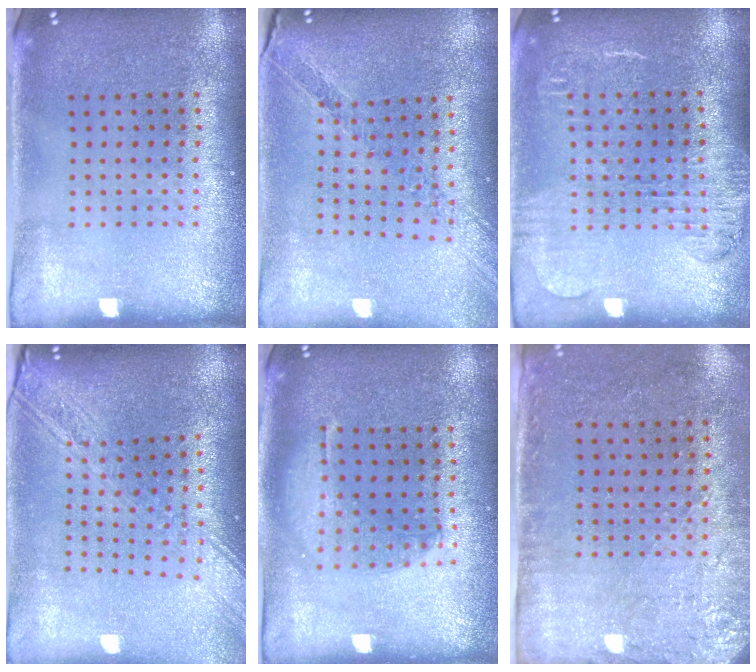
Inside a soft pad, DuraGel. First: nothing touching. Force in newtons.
{"total": 1.2, "press": 1.2, "slide": 0.2}
{"total": 1.7, "press": 1.5, "slide": 0.8}
{"total": 2.5, "press": 2.1, "slide": 1.4}
{"total": 1.4, "press": 1.3, "slide": 0.4}
{"total": 2.9, "press": 2.3, "slide": 1.7}